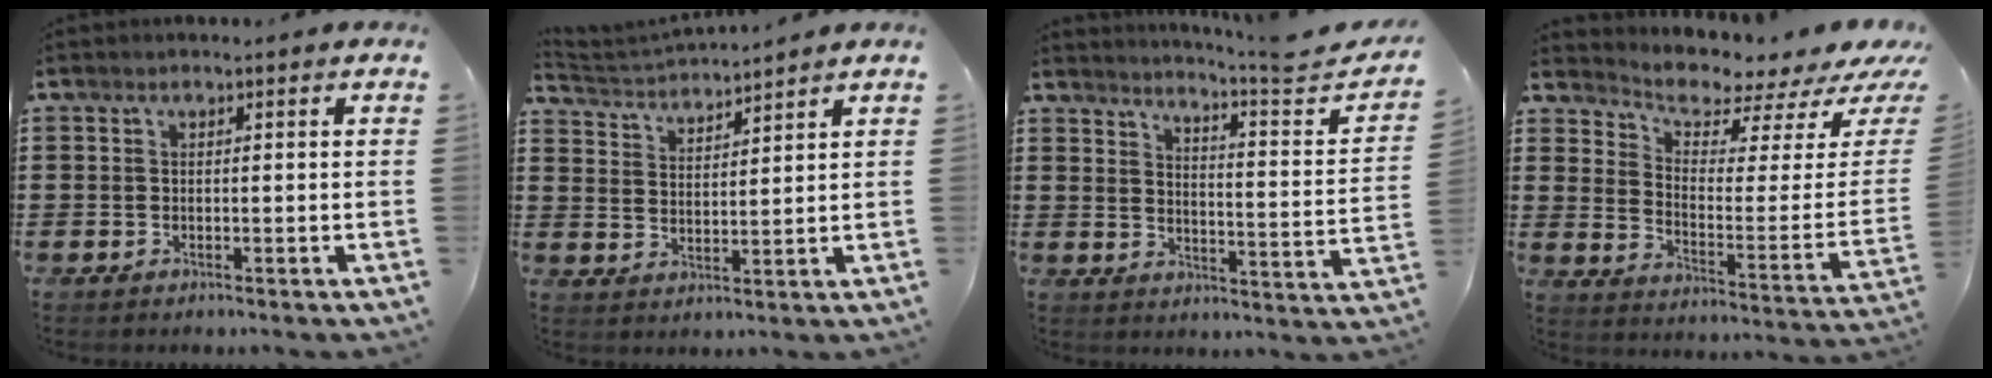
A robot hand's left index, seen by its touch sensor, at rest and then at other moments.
{"total": 3.3, "force": [3.2, -0.4, 0.0], "torque": [-0.015, -0.019, 0.056]}
{"total": 4.5, "force": [3.7, -1.2, 2.3], "torque": [-0.049, -0.045, 0.049]}
{"total": 4.2, "force": [4.0, 0.9, 1.3], "torque": [-0.046, -0.046, 0.062]}